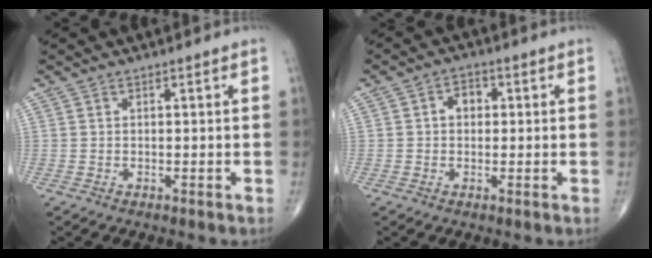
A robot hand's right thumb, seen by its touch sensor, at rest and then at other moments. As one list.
[{"total": 3.5, "force": [0.3, 2.7, 2.1], "torque": [-0.018, 0.012, 0.000]}]